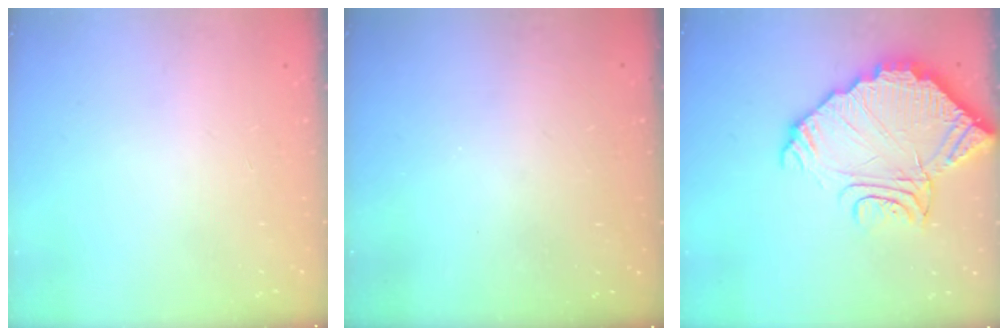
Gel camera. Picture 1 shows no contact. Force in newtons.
{"total": 3.1, "press": 3.1, "slide": 0.1}
{"total": 17.2, "press": 17.1, "slide": 1.7}